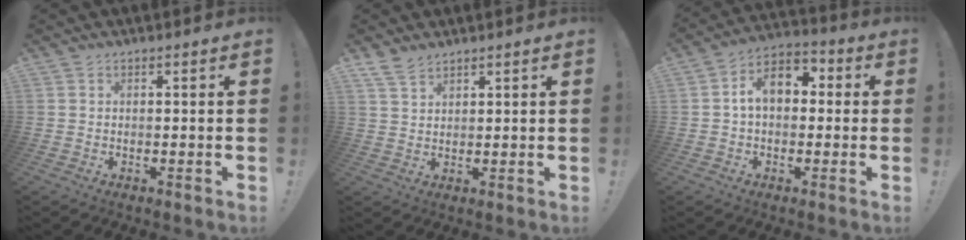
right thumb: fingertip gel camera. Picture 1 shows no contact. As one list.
[{"total": 4.4, "force": [3.6, 1.7, 1.9], "torque": [-0.045, -0.015, 0.071]}, {"total": 9.6, "force": [1.6, 6.4, 7.0], "torque": [-0.114, 0.013, 0.033]}]